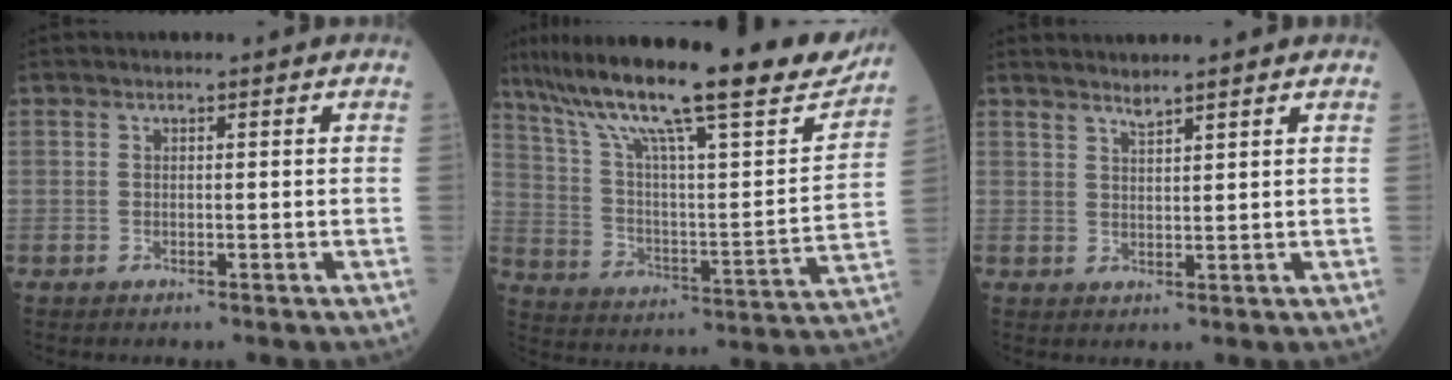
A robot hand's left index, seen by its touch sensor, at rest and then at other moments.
{"total": 28.0, "force": [22.1, 3.6, 16.9], "torque": [-0.287, -0.007, 0.323]}
{"total": 3.0, "force": [2.7, -0.3, 1.1], "torque": [-0.016, 0.012, 0.049]}